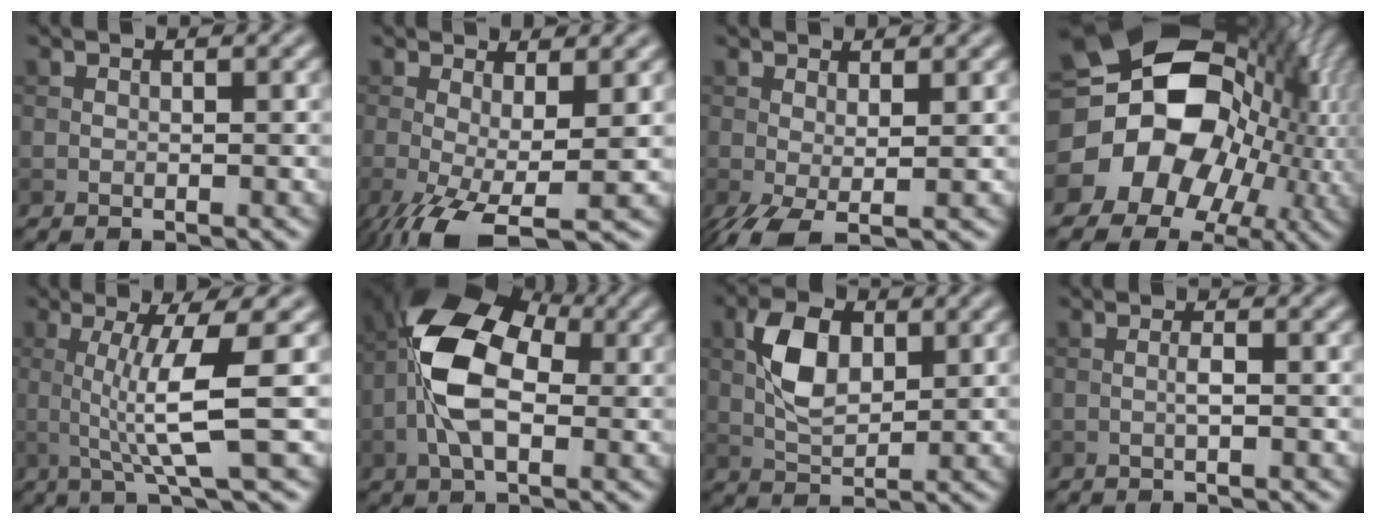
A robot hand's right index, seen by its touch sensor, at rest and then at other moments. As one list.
[{"total": 6.5, "force": [-2.4, 1.7, 5.8], "torque": [-0.114, -0.020, -0.043]}, {"total": 3.5, "force": [-0.9, 1.1, 3.2], "torque": [-0.069, -0.008, -0.021]}, {"total": 18.6, "force": [-1.2, 14.6, 11.4], "torque": [-0.180, -0.014, -0.040]}, {"total": 6.4, "force": [0.4, 0.9, 6.3], "torque": [-0.109, -0.001, 0.009]}, {"total": 9.8, "force": [-0.4, 5.8, 7.9], "torque": [-0.159, 0.015, -0.021]}, {"total": 5.5, "force": [1.4, 3.1, 4.3], "torque": [-0.085, 0.005, 0.024]}, {"total": 0.9, "force": [-0.1, 0.0, 0.9], "torque": [-0.017, 0.002, -0.005]}]